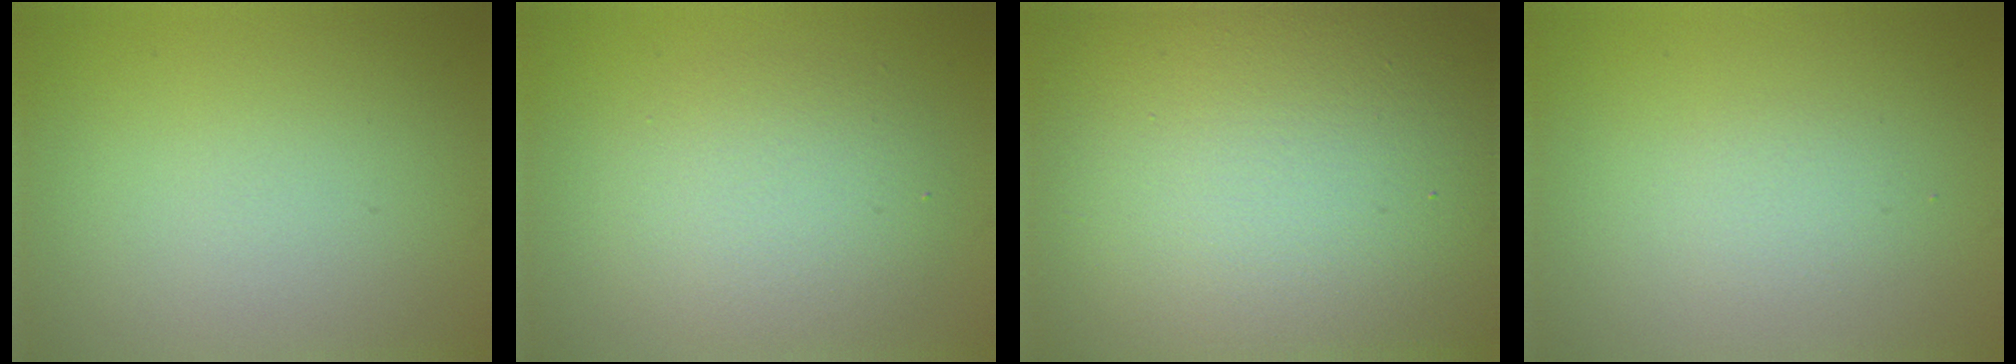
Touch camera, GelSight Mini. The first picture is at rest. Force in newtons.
{"total": 4.4, "press": 4.3, "slide": 0.6}
{"total": 23.9, "press": 23.8, "slide": 1.2}
{"total": 1.2, "press": 1.2, "slide": 0.0}